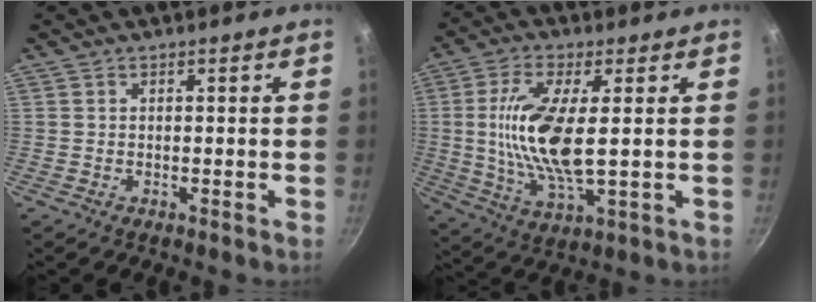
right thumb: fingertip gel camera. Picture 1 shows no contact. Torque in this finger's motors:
{"motor_torque": [2.09, 2.07, 1.57, -0.72, 0.60]}